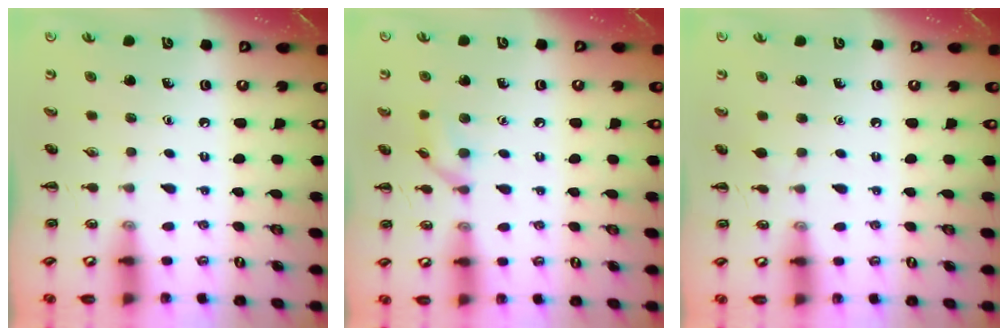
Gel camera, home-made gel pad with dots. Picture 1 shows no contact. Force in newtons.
{"total": 7.8, "press": 7.8, "slide": 0.8}
{"total": 3.8, "press": 3.6, "slide": 1.3}